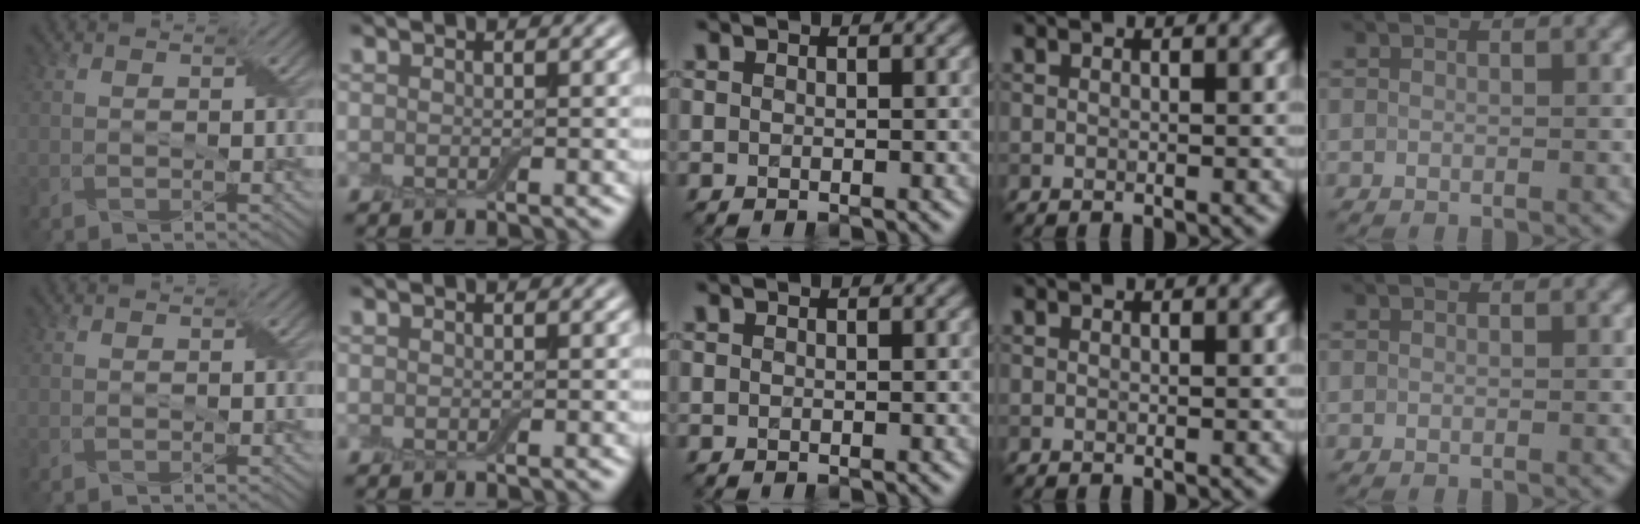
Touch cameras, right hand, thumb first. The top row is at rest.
{}